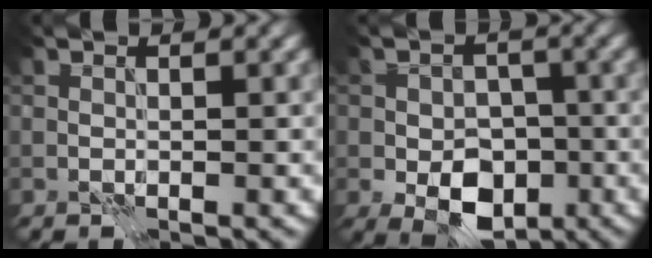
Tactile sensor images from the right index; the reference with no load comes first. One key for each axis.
{"total": 6.4, "fx": -2.2, "fy": 4.3, "fz": 4.3, "tx": -0.067, "ty": -0.009, "tz": -0.038}